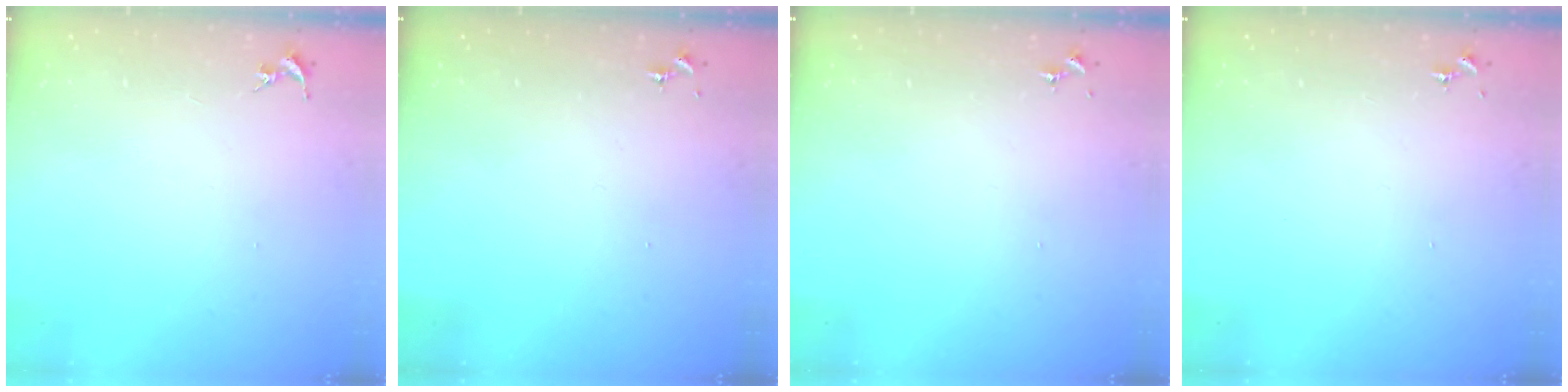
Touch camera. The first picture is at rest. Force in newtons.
{"total": 0.0}
{"total": 0.0}
{"total": 0.0}